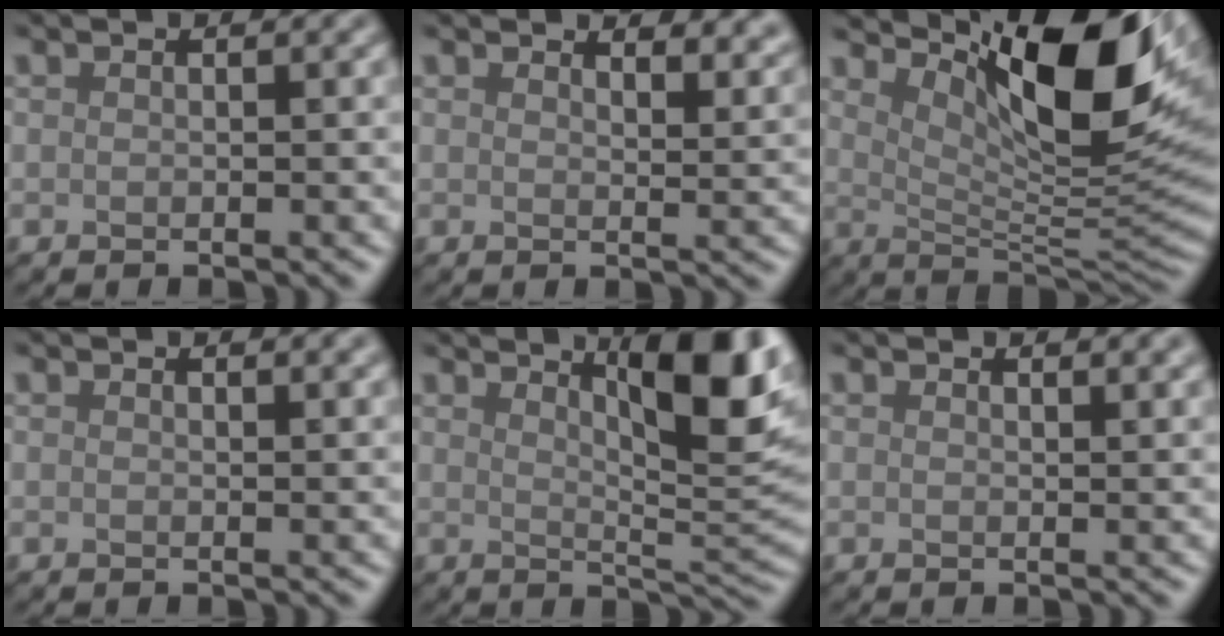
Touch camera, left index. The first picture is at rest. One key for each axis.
{"total": 4.5, "fx": 3.7, "fy": 1.5, "fz": 2.1, "tx": -0.017, "ty": 0.008, "tz": 0.036}
{"total": 11.7, "fx": 5.3, "fy": 3.0, "fz": 10.0, "tx": -0.160, "ty": -0.004, "tz": 0.100}
{"total": 1.5, "fx": 1.2, "fy": 0.5, "fz": 0.8, "tx": -0.004, "ty": 0.004, "tz": 0.007}
{"total": 9.4, "fx": 4.4, "fy": 2.1, "fz": 8.1, "tx": -0.108, "ty": 0.010, "tz": 0.071}
{"total": 2.2, "fx": 1.7, "fy": 0.8, "fz": 1.2, "tx": -0.005, "ty": 0.010, "tz": 0.010}